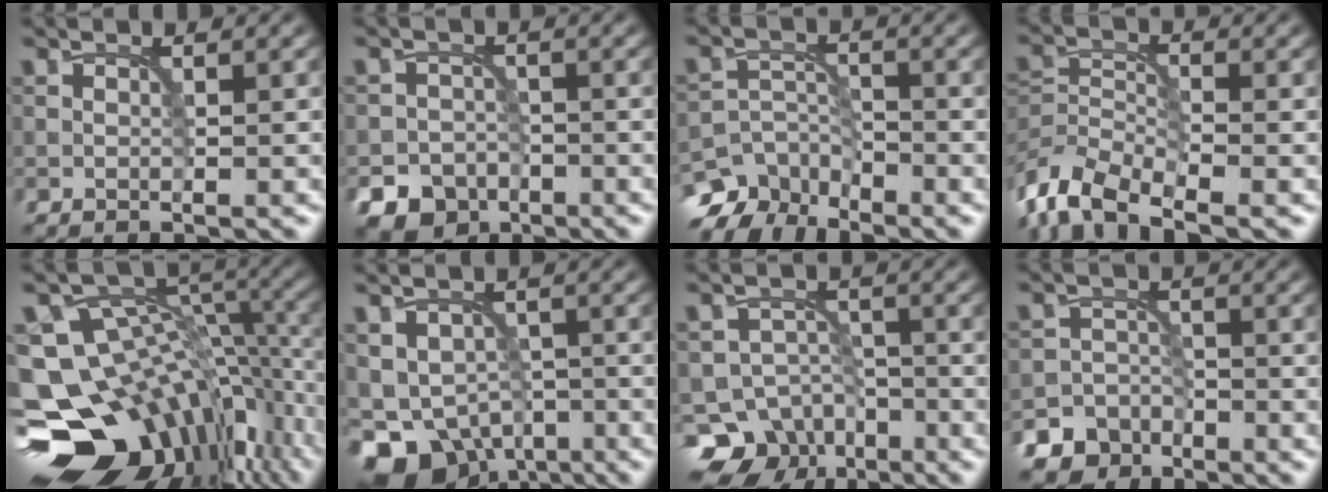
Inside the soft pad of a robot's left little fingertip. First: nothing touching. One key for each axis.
{"total": 7.0, "fx": -4.7, "fy": 5.0, "fz": 1.4, "tx": -0.005, "ty": -0.018, "tz": -0.075}
{"total": 6.1, "fx": -5.1, "fy": 2.9, "fz": 1.4, "tx": -0.010, "ty": -0.006, "tz": -0.091}
{"total": 6.5, "fx": -4.9, "fy": 2.5, "fz": 3.6, "tx": -0.067, "ty": -0.004, "tz": -0.105}
{"total": 17.7, "fx": -8.3, "fy": 12.3, "fz": 9.6, "tx": -0.168, "ty": 0.010, "tz": -0.103}
{"total": 8.3, "fx": -4.2, "fy": 5.8, "fz": 4.2, "tx": -0.067, "ty": -0.017, "tz": -0.068}
{"total": 6.9, "fx": -4.5, "fy": 4.9, "fz": 1.9, "tx": -0.008, "ty": -0.009, "tz": -0.074}
{"total": 6.5, "fx": -4.9, "fy": 4.3, "fz": 0.3, "tx": 0.014, "ty": -0.011, "tz": -0.090}